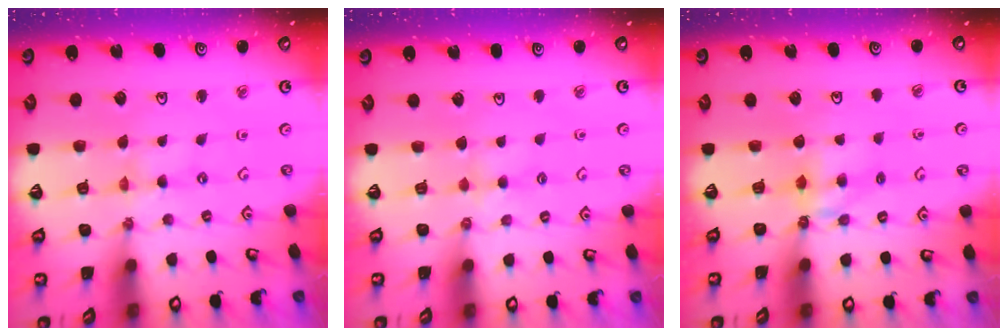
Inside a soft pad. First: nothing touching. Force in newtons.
{"total": 3.1, "press": 3.1, "slide": 0.5}
{"total": 5.7, "press": 5.7, "slide": 0.1}